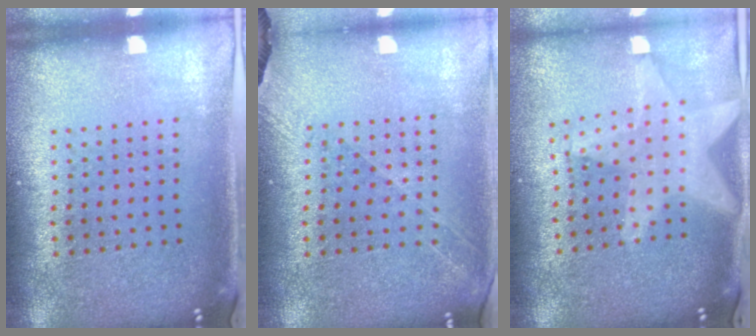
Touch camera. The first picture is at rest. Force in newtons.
{"total": 1.3, "press": 1.2, "slide": 0.5}
{"total": 2.2, "press": 1.8, "slide": 1.2}